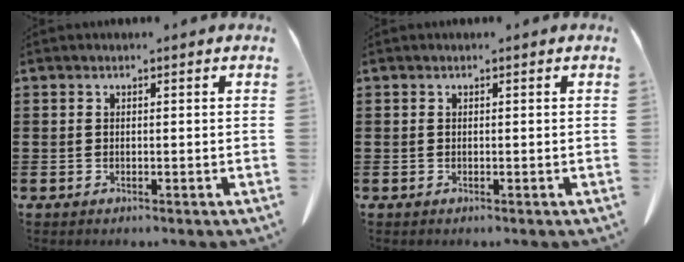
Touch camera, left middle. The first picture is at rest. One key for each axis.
{"total": 0.0}